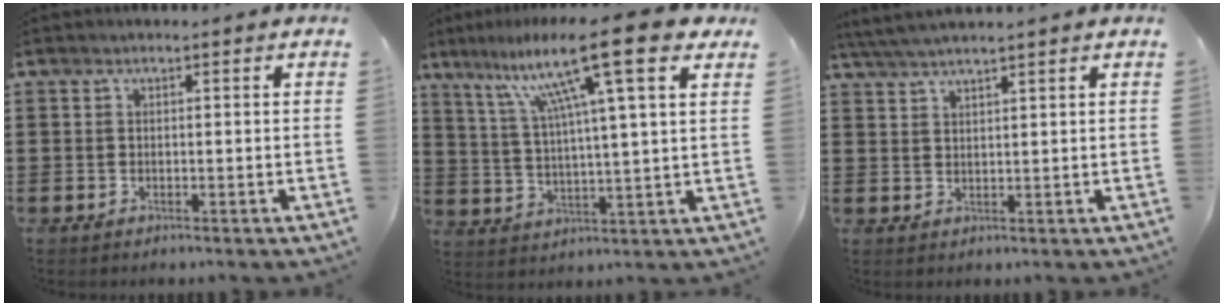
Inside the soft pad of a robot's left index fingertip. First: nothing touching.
{"total": 15.5, "force": [9.7, 1.2, 12.0], "torque": [-0.231, -0.031, 0.148]}
{"total": 3.1, "force": [2.8, -0.3, 1.3], "torque": [-0.032, -0.001, 0.053]}